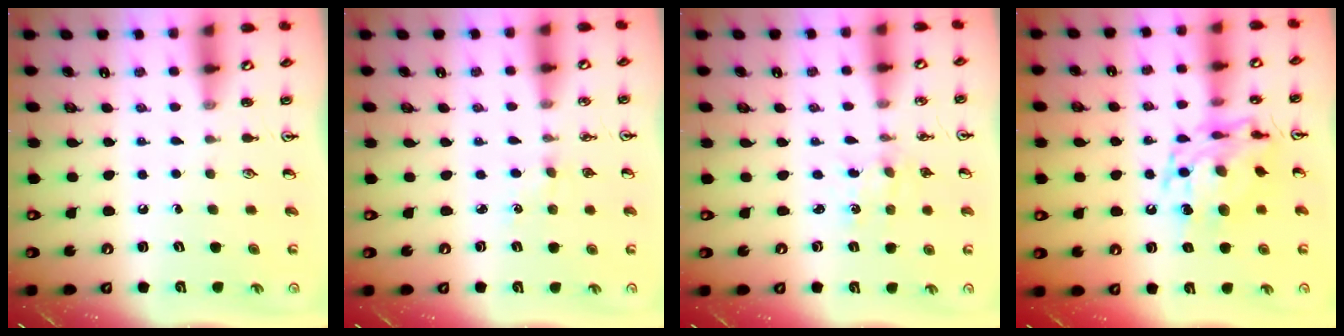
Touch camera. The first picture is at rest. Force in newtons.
{"total": 1.5, "press": 1.5, "slide": 0.3}
{"total": 0.5, "press": 0.5, "slide": 0.2}
{"total": 13.7, "press": 13.7, "slide": 1.3}